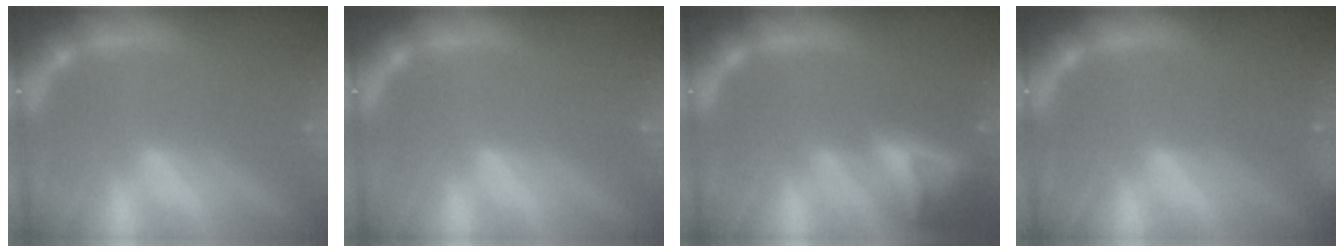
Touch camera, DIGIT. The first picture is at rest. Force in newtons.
{"total": 0.0}
{"total": 8.9}
{"total": 2.9}